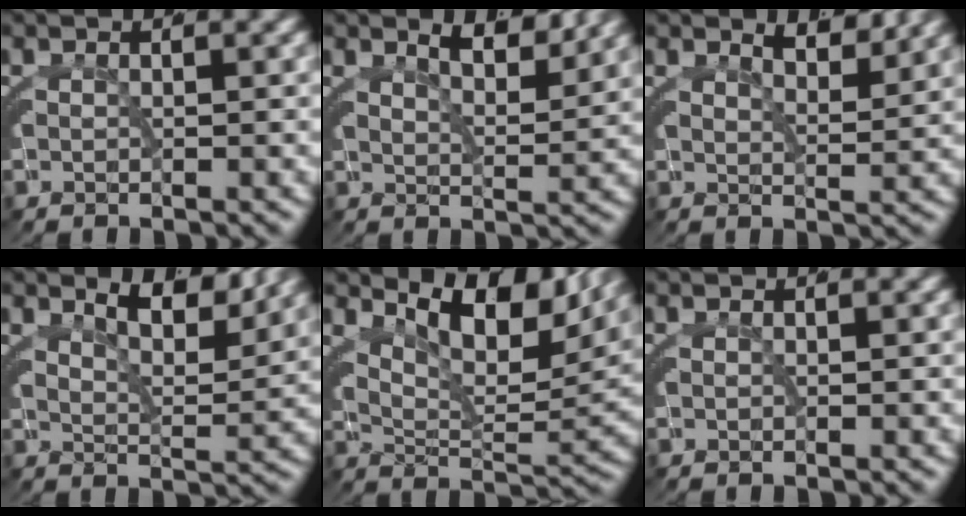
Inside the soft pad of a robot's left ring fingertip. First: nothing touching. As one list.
[{"total": 3.7, "force": [3.1, -0.5, 2.0], "torque": [-0.017, -0.004, 0.056]}, {"total": 2.9, "force": [2.6, -0.6, 1.2], "torque": [-0.003, -0.007, 0.047]}, {"total": 4.8, "force": [4.0, -0.3, 2.6], "torque": [-0.033, -0.004, 0.070]}, {"total": 8.6, "force": [5.5, 2.5, 6.1], "torque": [-0.079, 0.012, 0.087]}, {"total": 0.0}]